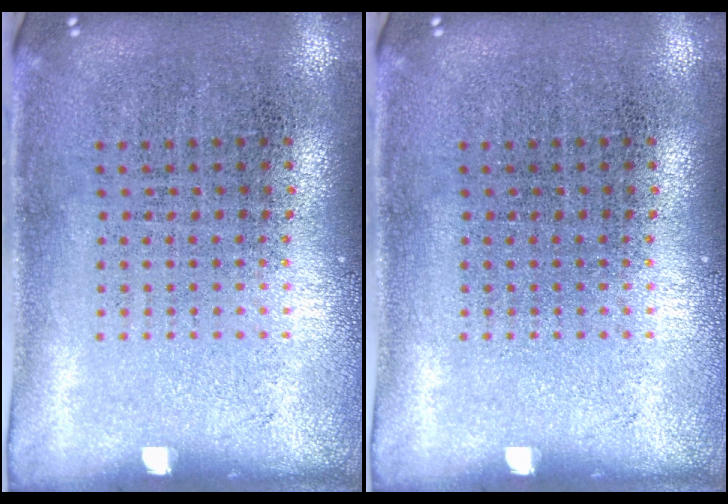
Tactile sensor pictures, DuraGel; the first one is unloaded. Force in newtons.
{"total": 0.0}